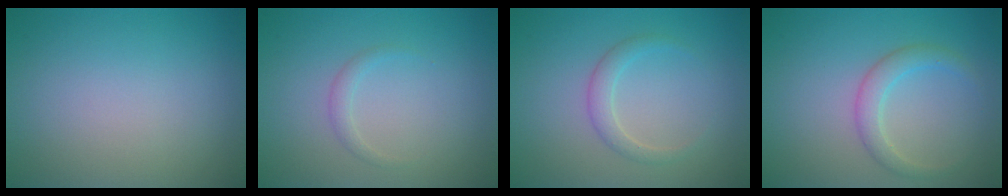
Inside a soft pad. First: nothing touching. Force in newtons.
{"total": 0.5, "press": 0.5, "slide": 0.1}
{"total": 1.6, "press": 1.6, "slide": 0.1}
{"total": 2.3, "press": 2.2, "slide": 0.3}